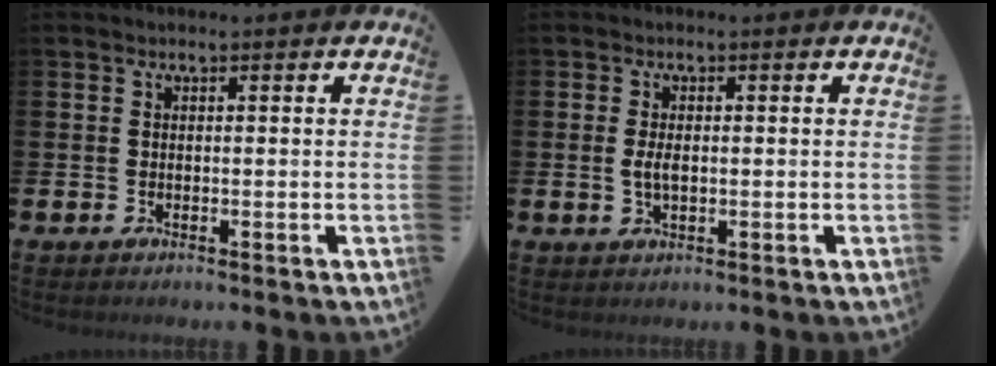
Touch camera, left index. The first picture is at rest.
{"total": 2.3, "force": [0.0, 1.1, 2.0], "torque": [-0.034, 0.004, -0.004]}